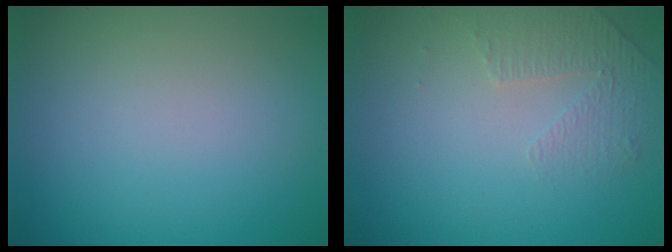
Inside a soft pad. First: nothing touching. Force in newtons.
{"total": 1.4, "press": 0.9, "slide": 1.1}